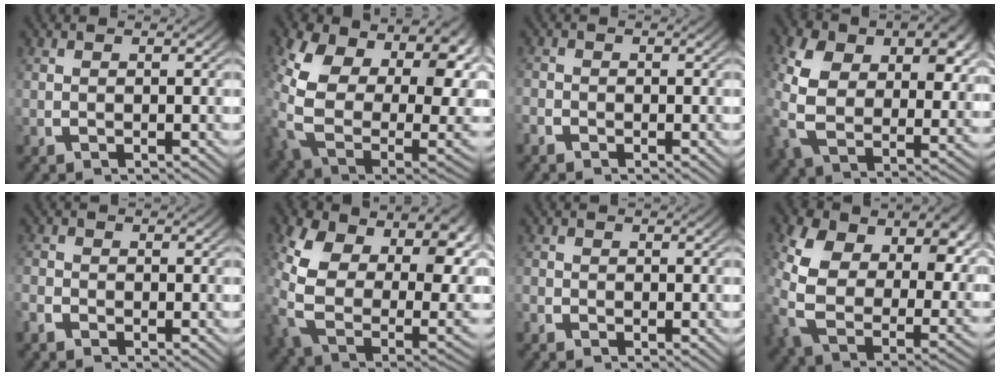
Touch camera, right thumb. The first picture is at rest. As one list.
[{"total": 18.3, "force": [0.0, 12.9, 13.0], "torque": [-0.311, -0.080, 0.040]}, {"total": 1.4, "force": [-1.1, 0.9, -0.1], "torque": [-0.004, -0.004, -0.025]}, {"total": 10.0, "force": [0.7, 7.0, 7.1], "torque": [-0.175, -0.043, 0.029]}, {"total": 1.7, "force": [-1.3, 1.0, 0.1], "torque": [-0.004, -0.003, -0.030]}, {"total": 16.6, "force": [0.5, 11.8, 11.6], "torque": [-0.288, -0.077, 0.043]}, {"total": 1.1, "force": [-0.7, 0.8, -0.1], "torque": [-0.004, -0.004, -0.018]}, {"total": 13.7, "force": [1.0, 9.5, 9.8], "torque": [-0.250, -0.072, 0.045]}]